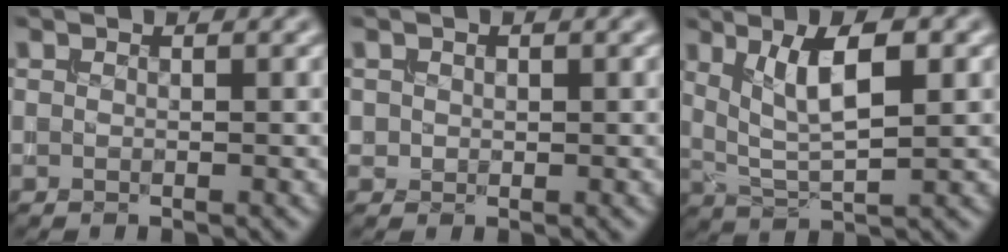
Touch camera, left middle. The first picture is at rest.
{"total": 0.6, "force": [0.1, 0.6, 0.1], "torque": [-0.001, -0.001, 0.003]}
{"total": 6.2, "force": [1.9, 1.9, 5.6], "torque": [-0.099, 0.000, 0.037]}